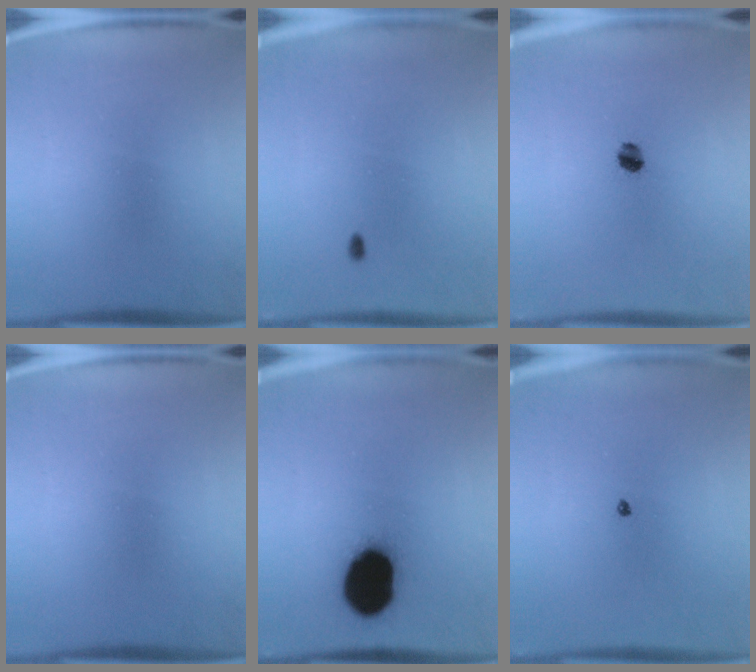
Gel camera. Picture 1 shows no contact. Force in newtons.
{"total": 0.7}
{"total": 3.0}
{"total": 0.0}
{"total": 20.4}
{"total": 0.6}